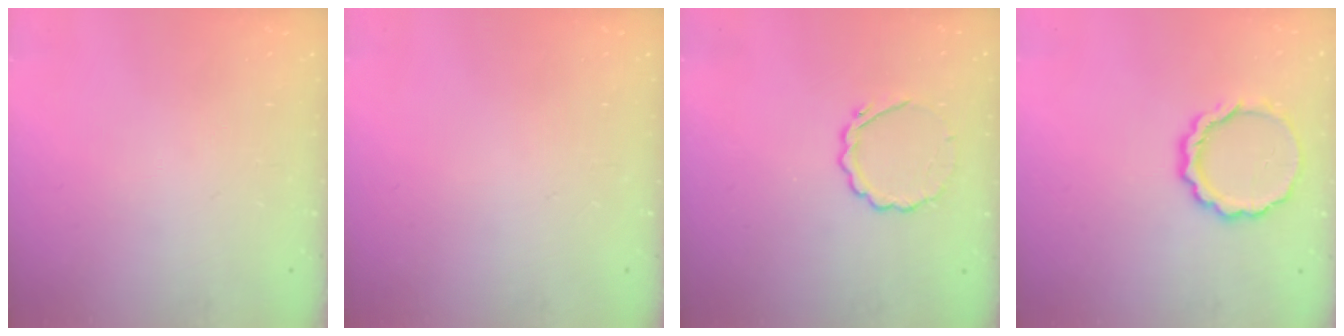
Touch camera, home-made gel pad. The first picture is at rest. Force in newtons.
{"total": 0.0}
{"total": 4.9, "press": 4.6, "slide": 1.5}
{"total": 9.6, "press": 9.5, "slide": 1.7}